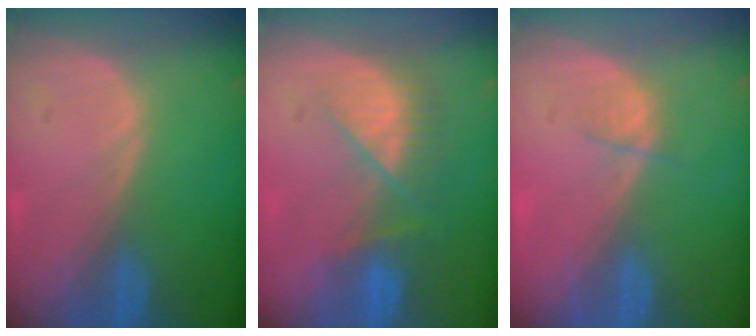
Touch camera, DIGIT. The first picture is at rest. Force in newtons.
{"total": 7.4, "press": 6.6, "slide": 3.3}
{"total": 1.4, "press": 1.3, "slide": 0.6}